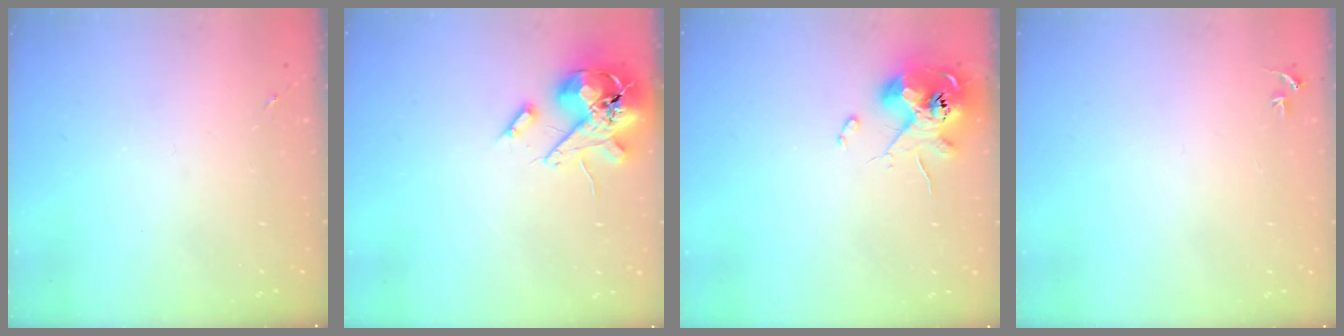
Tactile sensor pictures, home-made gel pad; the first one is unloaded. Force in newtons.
{"total": 15.0, "press": 14.8, "slide": 2.5}
{"total": 11.2, "press": 11.0, "slide": 2.1}
{"total": 2.3, "press": 2.3, "slide": 0.2}